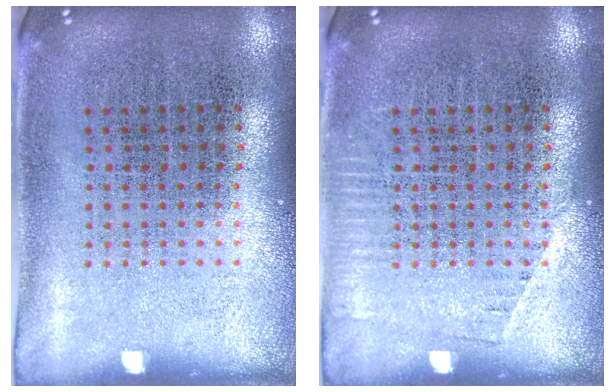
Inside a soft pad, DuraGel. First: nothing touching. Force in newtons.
{"total": 0.9, "press": 0.8, "slide": 0.2}